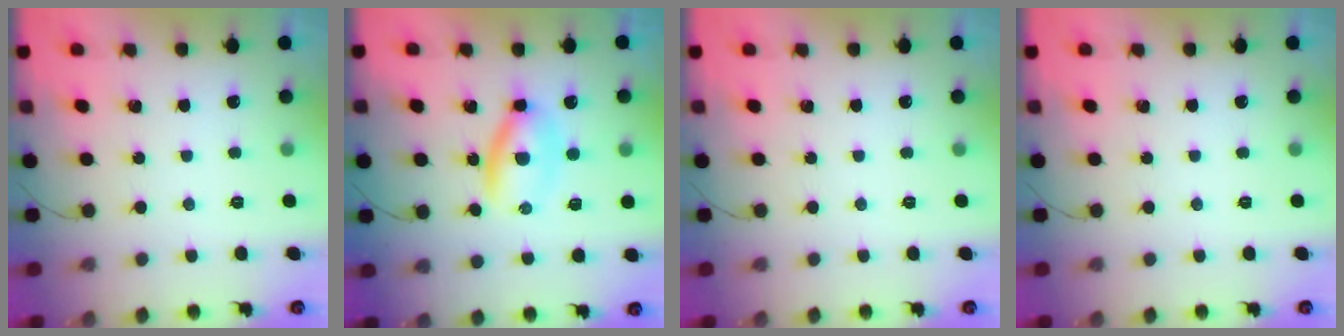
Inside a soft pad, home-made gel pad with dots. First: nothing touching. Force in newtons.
{"total": 5.4, "press": 5.4, "slide": 0.9}
{"total": 0.0}
{"total": 0.0}